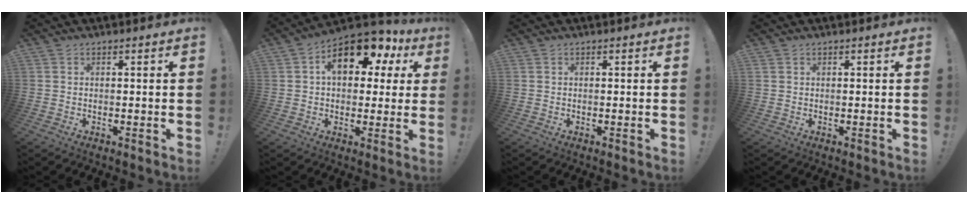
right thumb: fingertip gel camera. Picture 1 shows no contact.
{"total": 15.9, "force": [6.7, 8.9, 11.3], "torque": [-0.163, -0.024, 0.115]}
{"total": 0.0}
{"total": 0.8, "force": [0.6, 0.5, 0.2], "torque": [-0.004, -0.001, 0.011]}